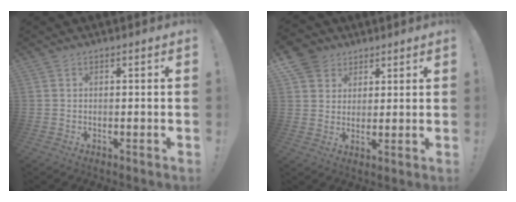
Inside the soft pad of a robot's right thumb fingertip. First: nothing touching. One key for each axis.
{"total": 7.4, "fx": 4.5, "fy": 5.7, "fz": 1.0, "tx": -0.021, "ty": -0.028, "tz": 0.091}